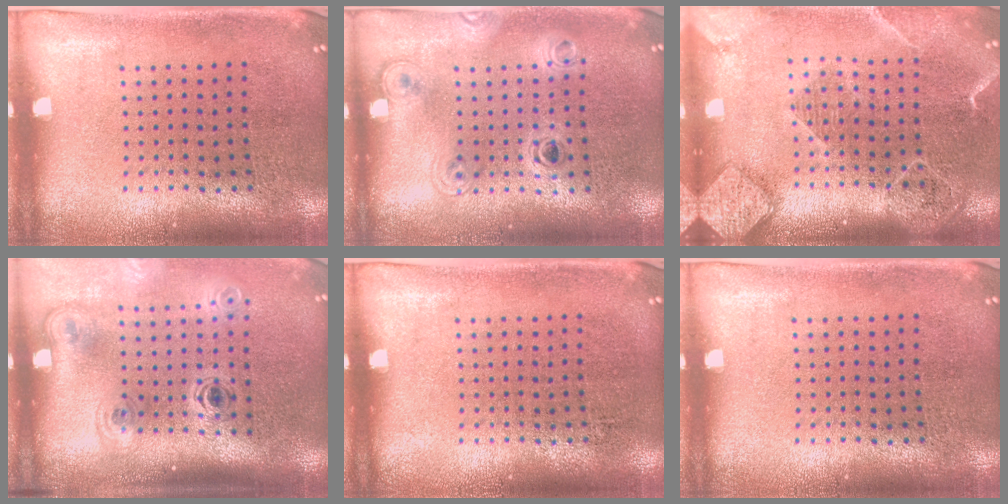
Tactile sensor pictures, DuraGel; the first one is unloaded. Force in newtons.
{"total": 1.4, "press": 1.2, "slide": 0.7}
{"total": 2.1, "press": 1.9, "slide": 0.9}
{"total": 2.0, "press": 1.4, "slide": 1.5}
{"total": 0.0}
{"total": 0.0}